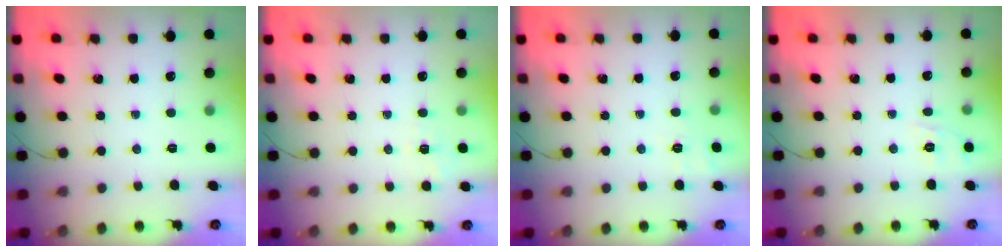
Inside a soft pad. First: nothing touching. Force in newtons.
{"total": 1.8, "press": 0.4, "slide": 1.8}
{"total": 2.6, "press": 1.9, "slide": 1.8}
{"total": 5.8, "press": 5.6, "slide": 1.6}